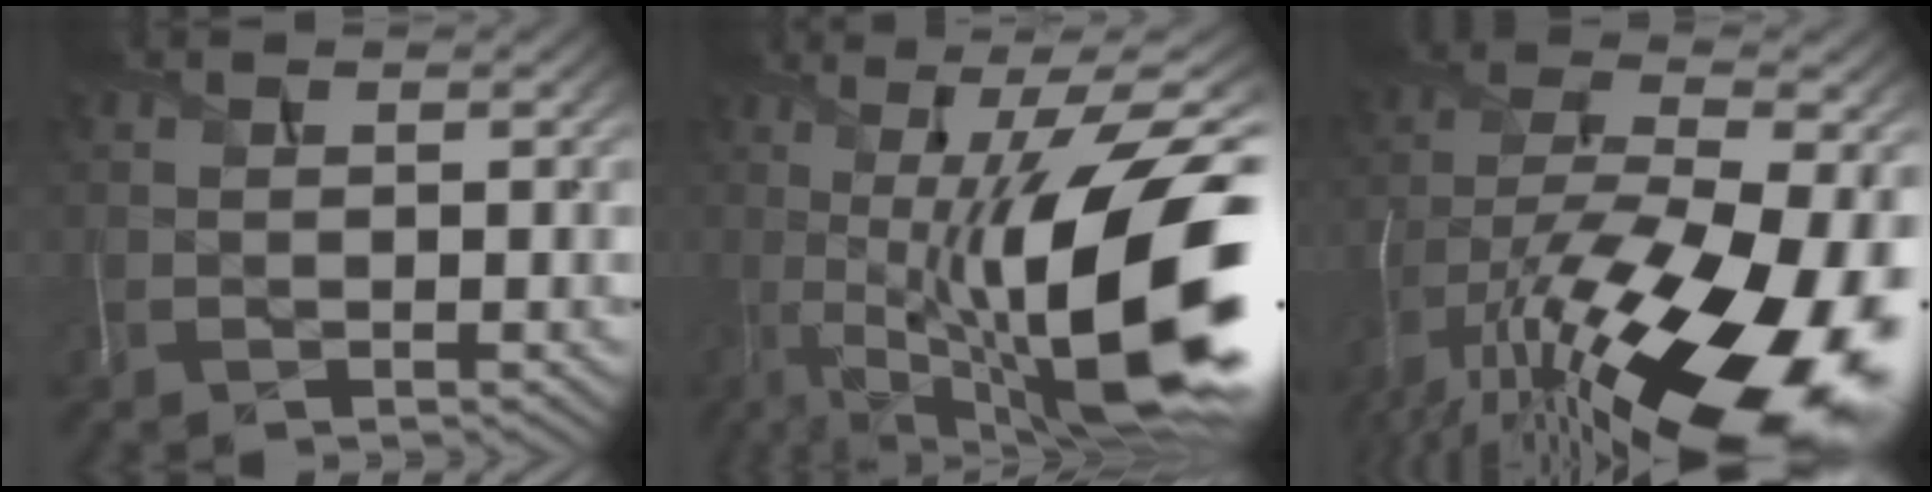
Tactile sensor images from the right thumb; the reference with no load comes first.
{"total": 18.0, "force": [-2.8, 5.8, 16.8], "torque": [-0.245, 0.007, -0.048]}
{"total": 20.3, "force": [-10.5, 8.6, 15.1], "torque": [-0.291, -0.044, -0.163]}